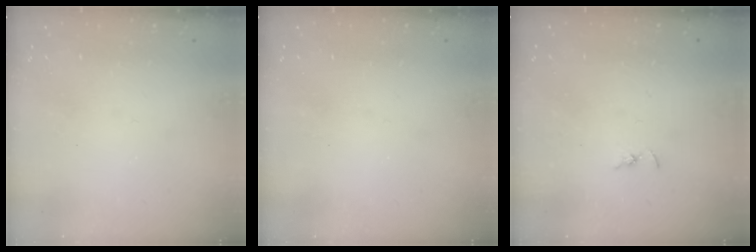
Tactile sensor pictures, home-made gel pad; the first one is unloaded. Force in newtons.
{"total": 0.0}
{"total": 1.5, "press": 1.5, "slide": 0.4}